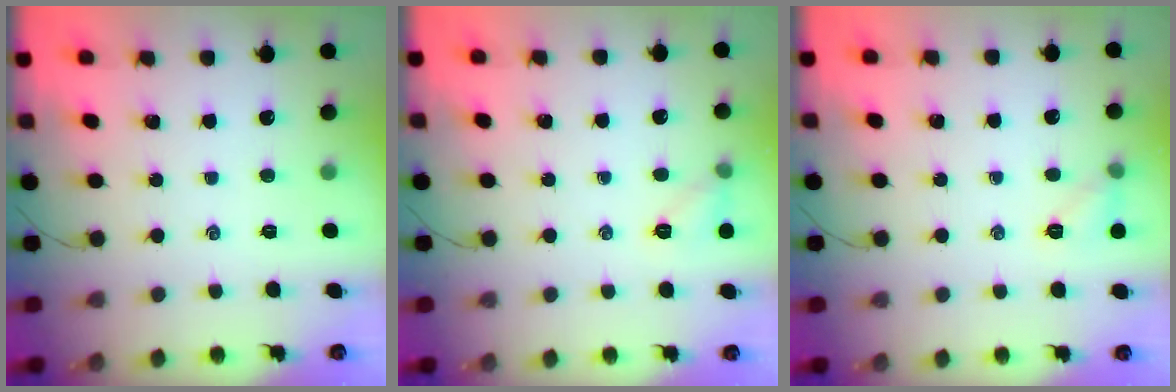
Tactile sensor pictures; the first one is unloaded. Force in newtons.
{"total": 6.8, "press": 6.5, "slide": 1.7}
{"total": 6.6, "press": 6.5, "slide": 1.3}